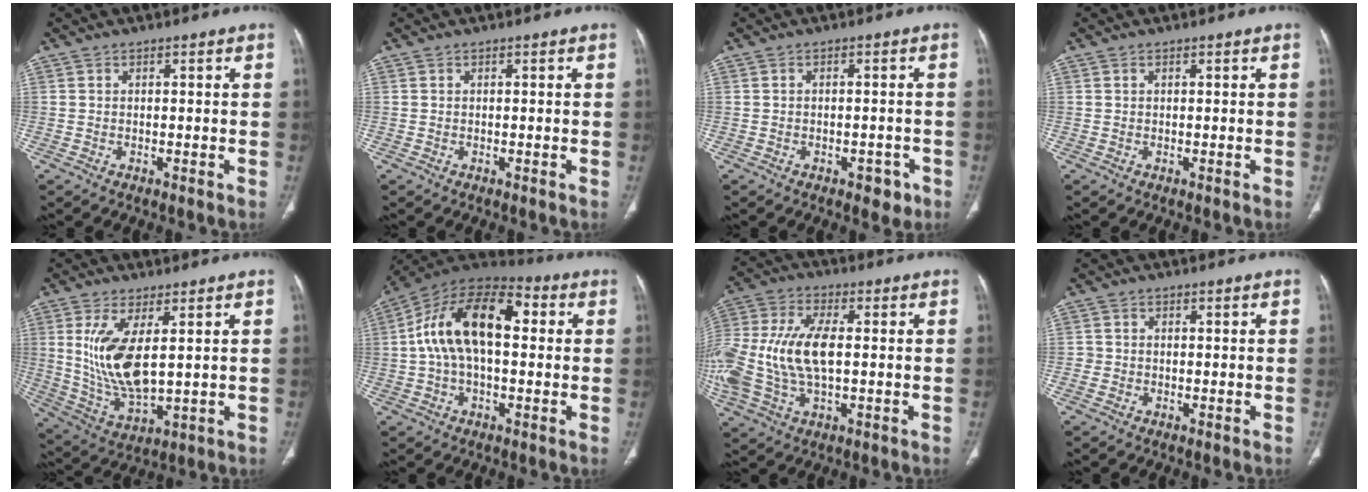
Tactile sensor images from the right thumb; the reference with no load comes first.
{"total": 0.0}
{"total": 3.3, "force": [-1.8, 2.0, 1.9], "torque": [-0.009, 0.008, -0.019]}
{"total": 0.0}
{"total": 12.4, "force": [2.6, 5.0, 11.1], "torque": [-0.226, -0.025, 0.068]}
{"total": 18.9, "force": [2.2, 11.6, 14.8], "torque": [-0.240, 0.047, 0.029]}
{"total": 18.9, "force": [-0.3, 9.8, 16.1], "torque": [-0.386, 0.005, -0.004]}
{"total": 1.5, "force": [-0.2, 1.4, 0.2], "torque": [0.004, 0.006, -0.005]}